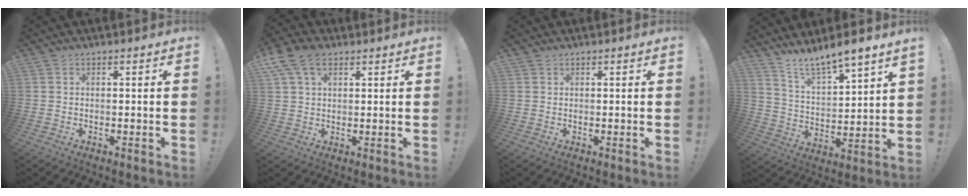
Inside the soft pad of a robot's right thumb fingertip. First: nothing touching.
{"total": 8.8, "force": [4.3, 5.4, 5.4], "torque": [-0.094, 0.000, 0.086]}
{"total": 0.7, "force": [0.5, 0.4, 0.0], "torque": [0.007, -0.003, 0.009]}
{"total": 8.1, "force": [7.9, 0.1, 1.9], "torque": [-0.042, -0.081, 0.136]}